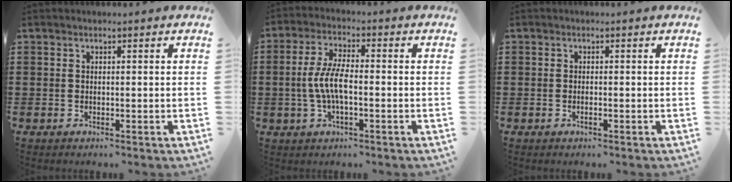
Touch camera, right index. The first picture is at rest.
{"total": 6.3, "force": [-1.0, 2.2, 5.9], "torque": [-0.138, -0.004, -0.029]}
{"total": 0.6, "force": [-0.3, 0.2, 0.5], "torque": [-0.012, -0.004, -0.004]}